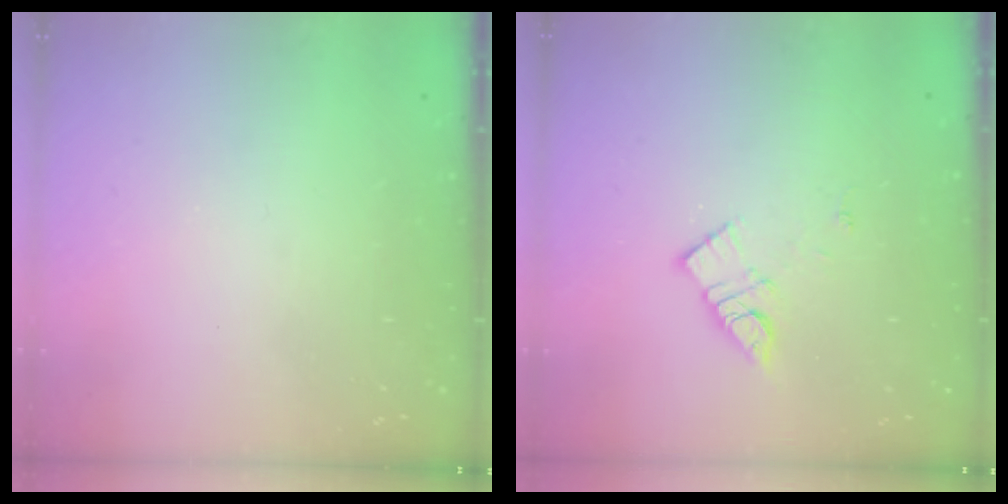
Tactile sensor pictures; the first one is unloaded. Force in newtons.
{"total": 9.4, "press": 9.4, "slide": 0.4}